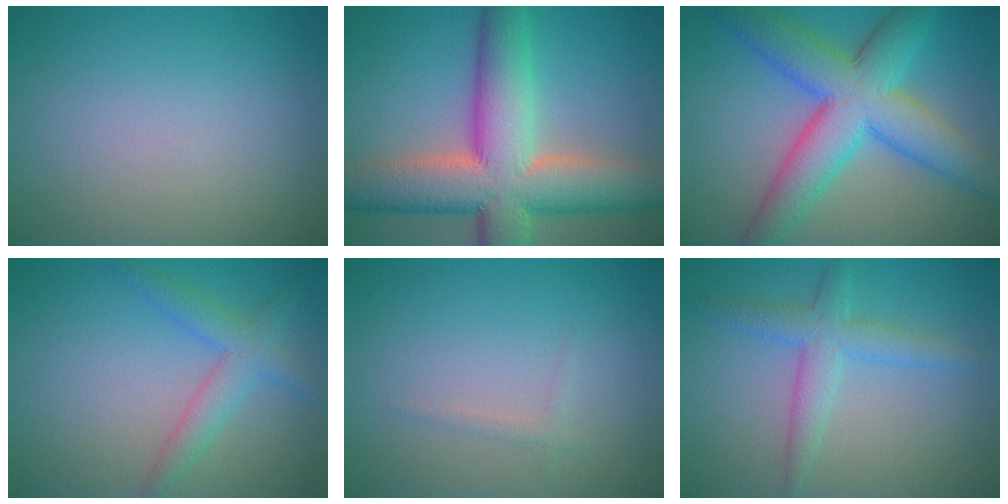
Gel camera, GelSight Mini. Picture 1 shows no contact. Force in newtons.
{"total": 12.8, "press": 12.8, "slide": 0.6}
{"total": 9.8, "press": 9.8, "slide": 0.2}
{"total": 2.4, "press": 2.4, "slide": 0.2}
{"total": 0.8, "press": 0.8, "slide": 0.1}
{"total": 3.5, "press": 3.5, "slide": 0.1}